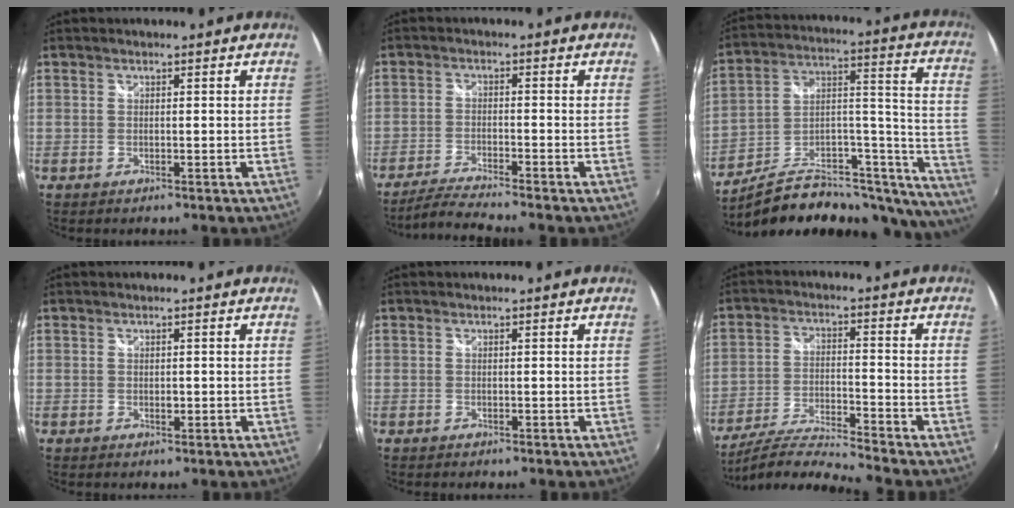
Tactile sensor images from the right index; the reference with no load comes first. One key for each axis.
{"total": 6.0, "fx": -5.5, "fy": -0.8, "fz": 2.4, "tx": -0.069, "ty": -0.011, "tz": -0.104}
{"total": 24.3, "fx": -15.9, "fy": 10.8, "fz": 14.9, "tx": -0.180, "ty": 0.039, "tz": -0.234}
{"total": 0.7, "fx": -0.1, "fy": 0.6, "fz": 0.4, "tx": -0.006, "ty": -0.002, "tz": -0.002}
{"total": 0.0}
{"total": 10.7, "fx": -9.8, "fy": -2.1, "fz": 3.6, "tx": -0.083, "ty": -0.011, "tz": -0.185}